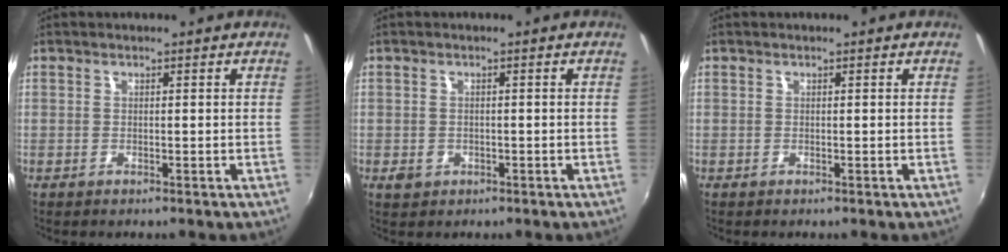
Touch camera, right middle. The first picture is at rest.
{"total": 2.3, "force": [-0.8, 1.9, 1.0], "torque": [-0.018, -0.001, -0.011]}
{"total": 0.0}